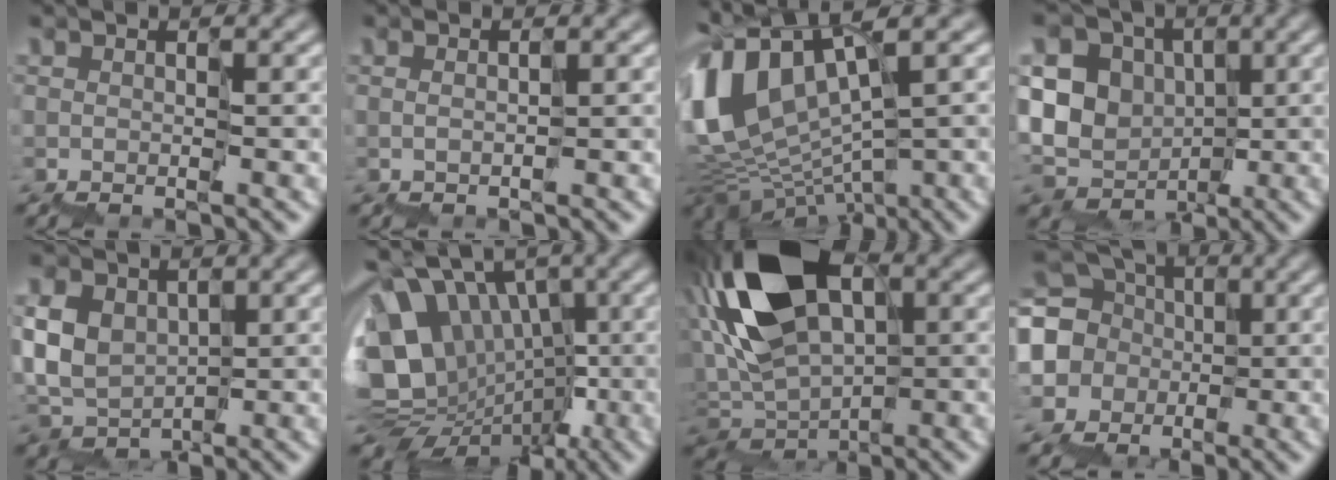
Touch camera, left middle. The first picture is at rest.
{"total": 1.1, "force": [0.1, -1.1, -0.2], "torque": [0.001, -0.002, 0.008]}
{"total": 8.2, "force": [1.2, 4.8, 6.5], "torque": [-0.150, 0.015, 0.028]}
{"total": 5.4, "force": [-0.1, 4.8, 2.5], "torque": [-0.030, 0.008, -0.014]}
{"total": 4.4, "force": [0.8, 3.7, 2.2], "torque": [-0.042, 0.022, 0.003]}
{"total": 10.3, "force": [-0.2, 7.9, 6.7], "torque": [-0.097, 0.029, 0.005]}
{"total": 12.6, "force": [1.4, 7.4, 10.1], "torque": [-0.198, 0.017, 0.016]}
{"total": 8.2, "force": [0.2, 7.7, 2.8], "torque": [-0.088, 0.032, -0.032]}